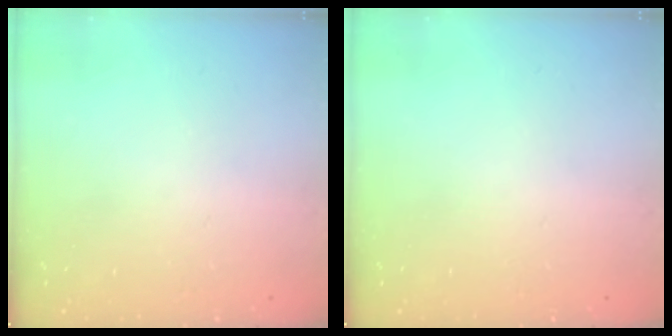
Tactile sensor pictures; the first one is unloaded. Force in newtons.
{"total": 0.0}